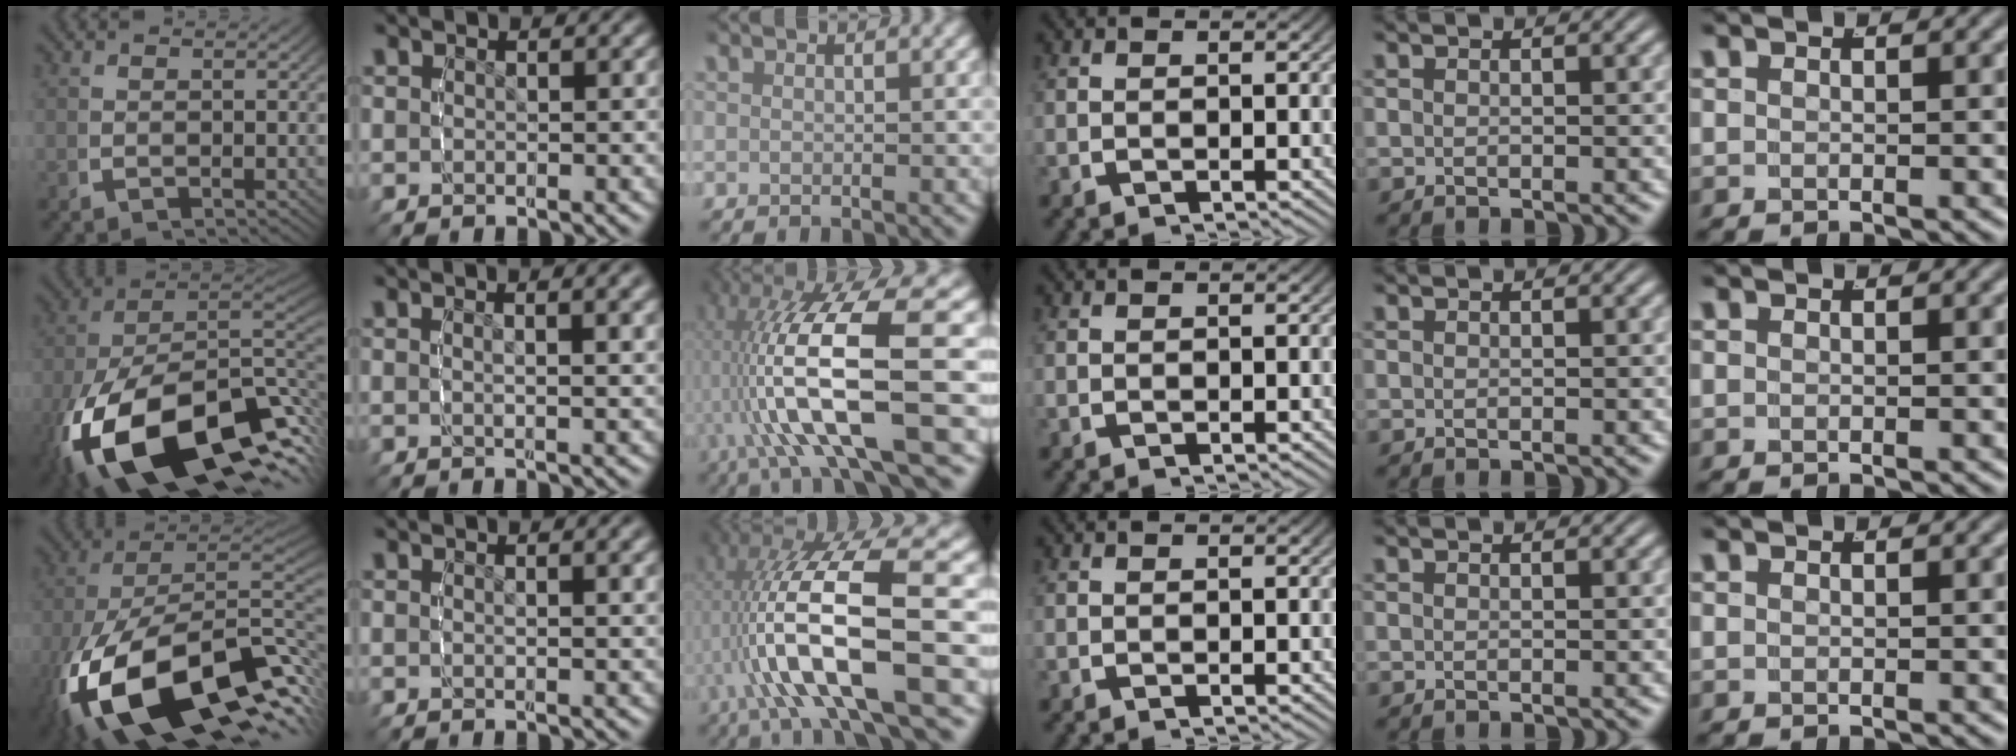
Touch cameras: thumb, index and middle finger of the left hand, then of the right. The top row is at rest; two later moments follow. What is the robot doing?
{"motion": "lift_and_place", "object": "tape"}